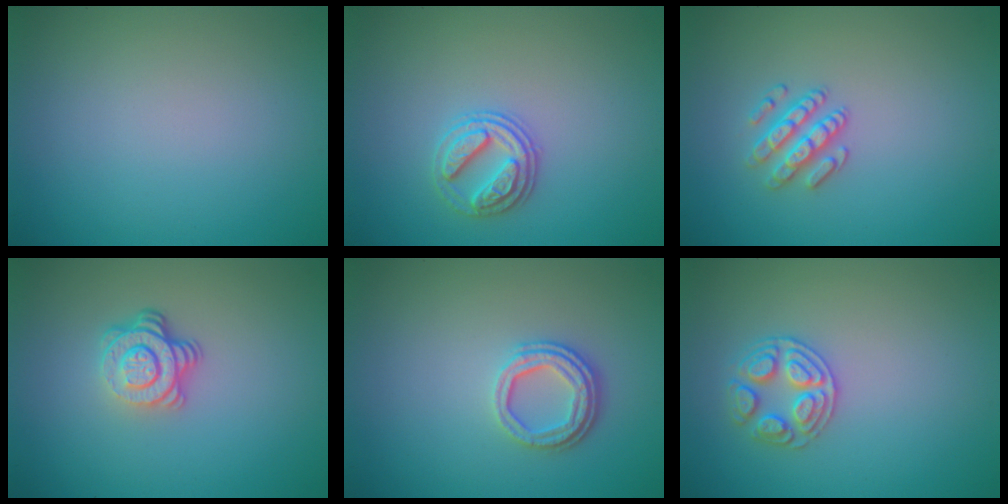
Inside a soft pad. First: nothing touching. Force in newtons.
{"total": 2.7, "press": 2.7, "slide": 0.7}
{"total": 2.5, "press": 2.4, "slide": 0.6}
{"total": 4.0, "press": 2.7, "slide": 2.9}
{"total": 3.2, "press": 2.5, "slide": 2.0}
{"total": 2.7, "press": 2.7, "slide": 0.3}